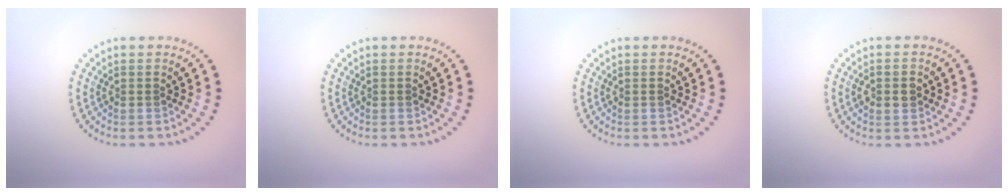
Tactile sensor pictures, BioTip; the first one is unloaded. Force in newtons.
{"total": 0.0}
{"total": 0.0}
{"total": 2.3, "press": 2.3, "slide": 0.1}